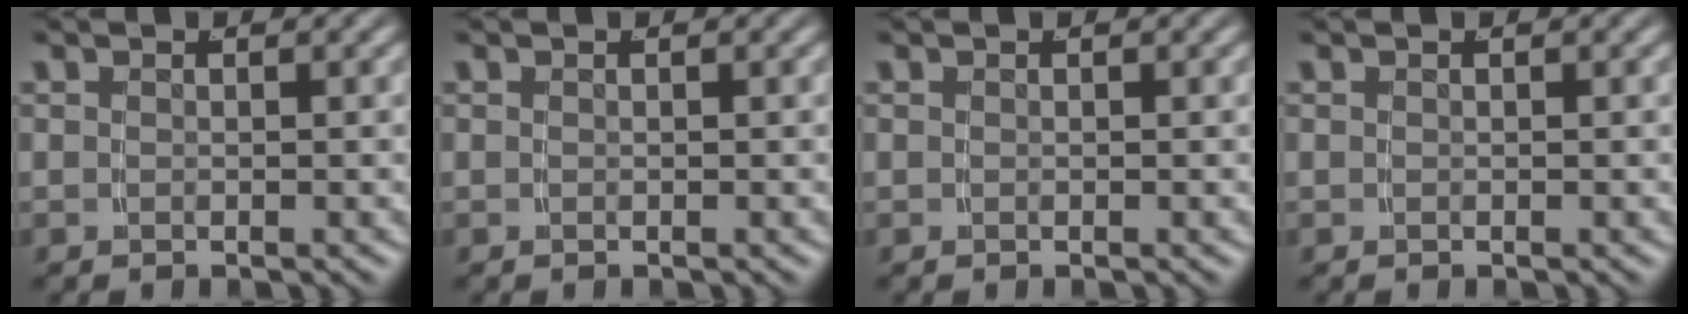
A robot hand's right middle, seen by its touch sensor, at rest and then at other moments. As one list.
[{"total": 0.0}, {"total": 0.0}, {"total": 0.0}]